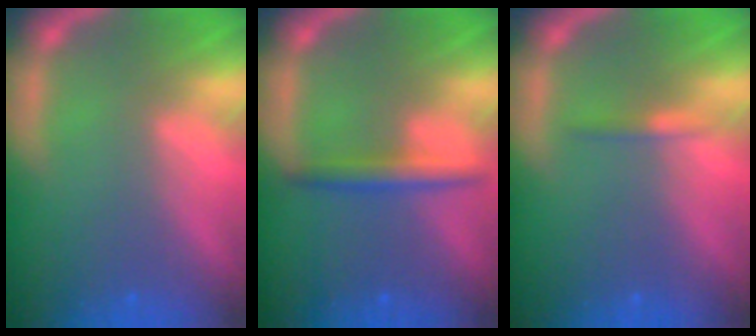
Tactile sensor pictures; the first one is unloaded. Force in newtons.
{"total": 2.4}
{"total": 0.9}